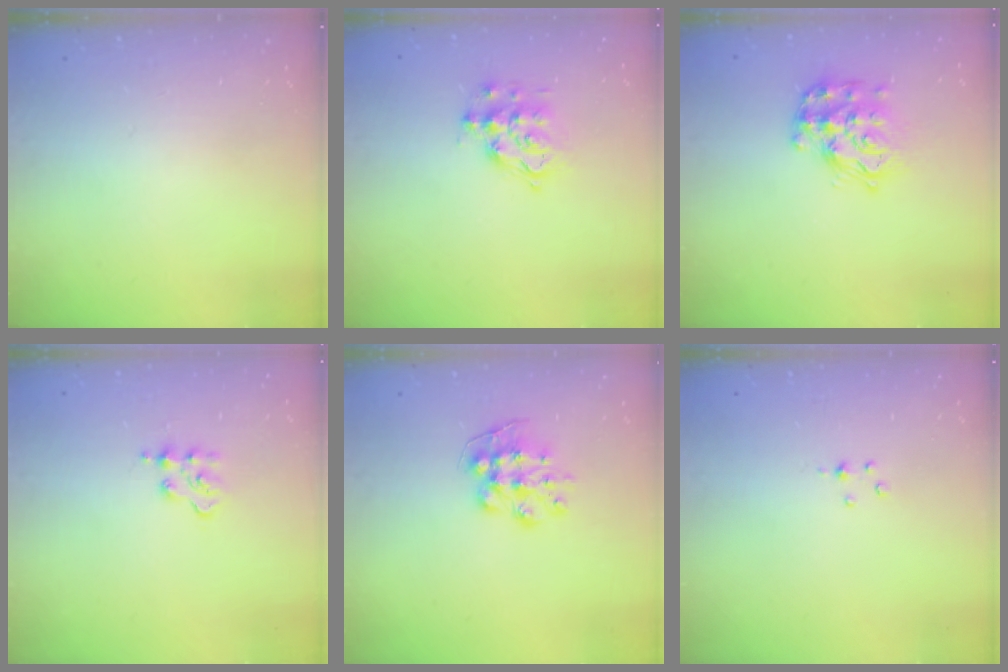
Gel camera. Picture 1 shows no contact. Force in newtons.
{"total": 11.9, "press": 11.9, "slide": 0.8}
{"total": 15.5, "press": 15.4, "slide": 1.0}
{"total": 2.9, "press": 2.9, "slide": 0.5}
{"total": 8.9, "press": 8.9, "slide": 0.2}
{"total": 2.5, "press": 2.5, "slide": 0.3}